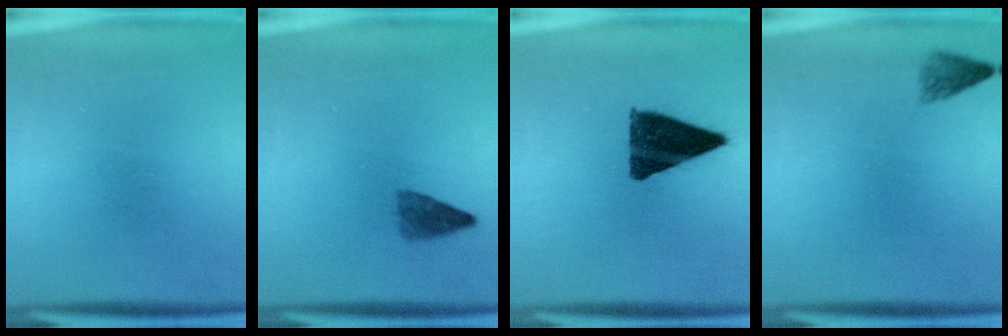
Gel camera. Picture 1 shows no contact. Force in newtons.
{"total": 2.4}
{"total": 11.9}
{"total": 1.8}